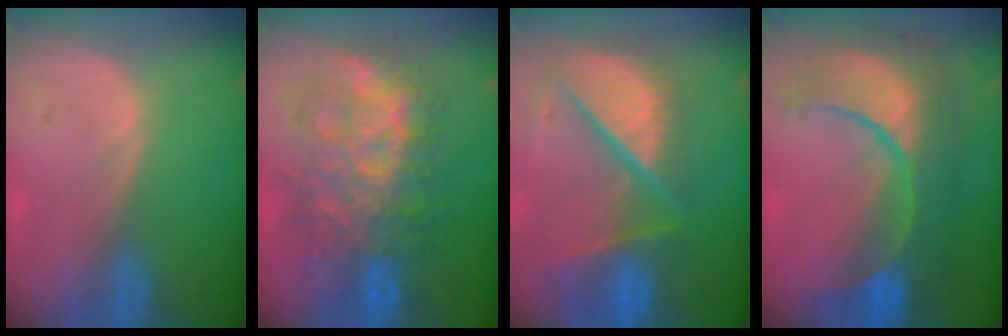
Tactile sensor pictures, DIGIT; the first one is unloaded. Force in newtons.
{"total": 11.8, "press": 11.8, "slide": 1.2}
{"total": 11.8, "press": 9.8, "slide": 6.5}
{"total": 12.5, "press": 12.4, "slide": 1.3}